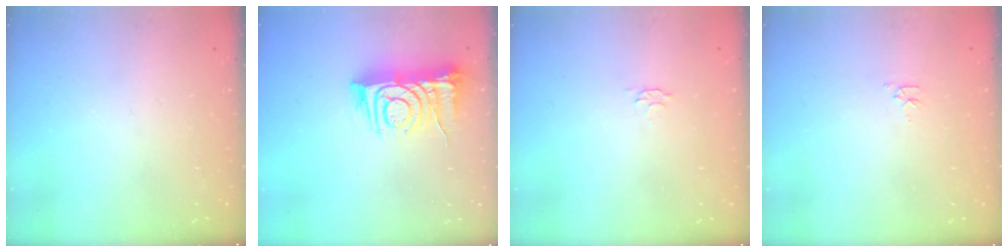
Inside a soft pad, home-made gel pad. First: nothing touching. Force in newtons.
{"total": 10.2, "press": 10.2, "slide": 1.2}
{"total": 2.8, "press": 2.7, "slide": 0.5}
{"total": 2.8, "press": 2.7, "slide": 0.4}